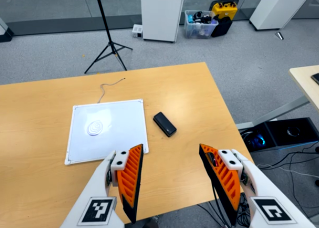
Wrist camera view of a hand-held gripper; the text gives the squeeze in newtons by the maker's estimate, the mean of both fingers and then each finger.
{"total": 0.0}